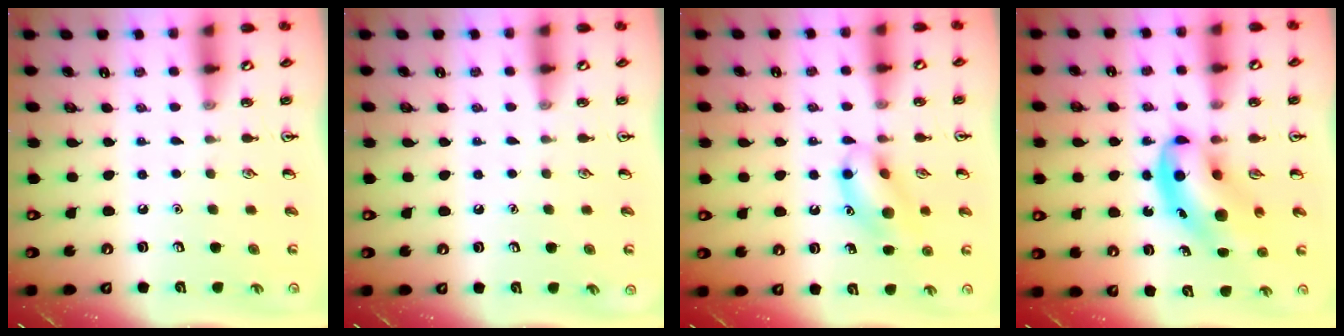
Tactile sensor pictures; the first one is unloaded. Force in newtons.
{"total": 0.0}
{"total": 12.5, "press": 12.4, "slide": 1.0}
{"total": 11.7, "press": 11.2, "slide": 3.2}